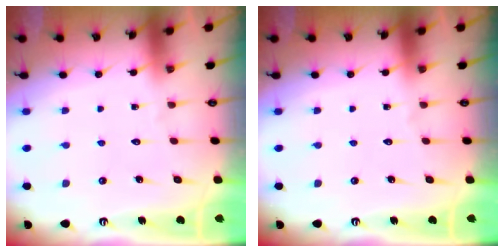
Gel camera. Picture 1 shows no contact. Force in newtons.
{"total": 0.0}